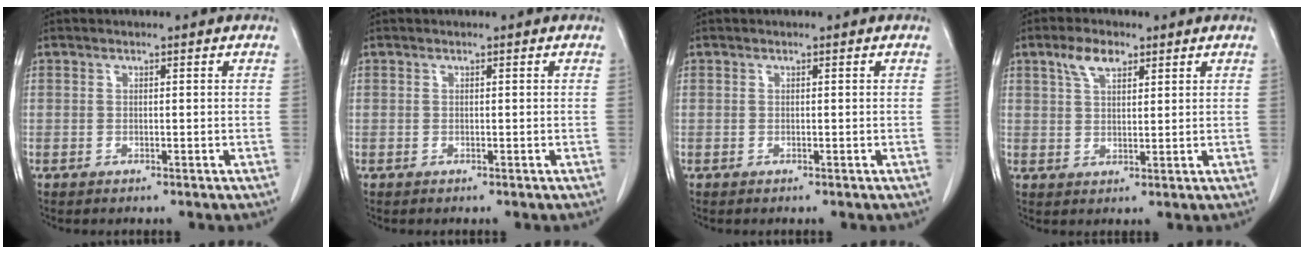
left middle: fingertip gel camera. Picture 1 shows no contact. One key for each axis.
{"total": 0.0}
{"total": 0.0}
{"total": 4.5, "fx": 2.7, "fy": 2.0, "fz": 3.0, "tx": -0.064, "ty": 0.010, "tz": 0.055}